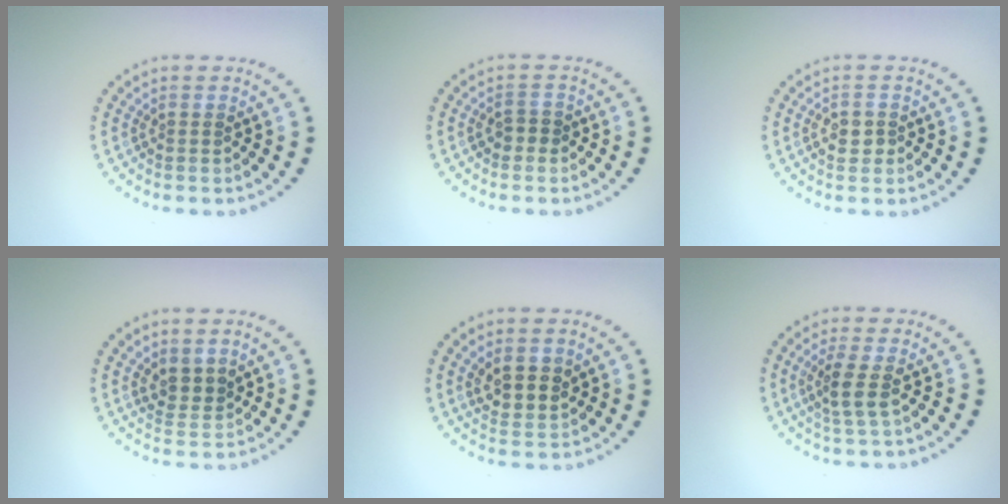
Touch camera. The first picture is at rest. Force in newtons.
{"total": 1.2, "press": 1.1, "slide": 0.4}
{"total": 1.7, "press": 1.7, "slide": 0.1}
{"total": 1.9, "press": 1.5, "slide": 1.3}
{"total": 2.8, "press": 2.6, "slide": 1.1}
{"total": 2.5, "press": 1.9, "slide": 1.5}